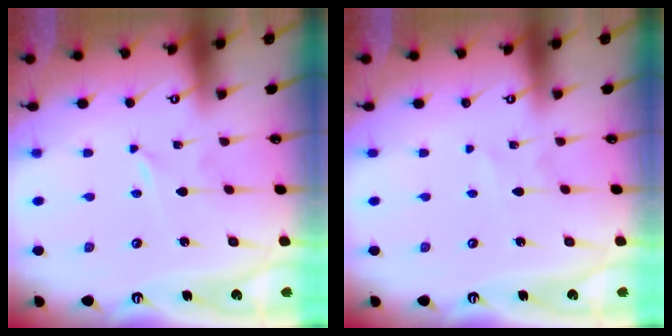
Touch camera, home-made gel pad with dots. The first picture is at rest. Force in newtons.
{"total": 2.6, "press": 2.5, "slide": 0.4}